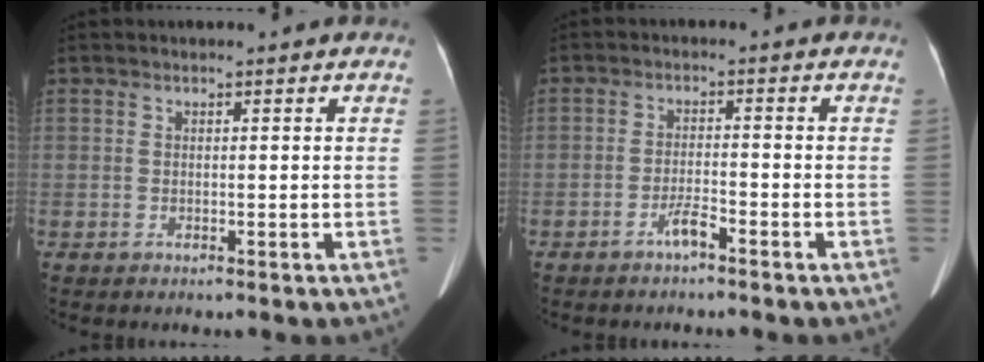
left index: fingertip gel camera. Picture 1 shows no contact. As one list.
[{"total": 2.7, "force": [-2.2, 0.1, 1.6], "torque": [-0.037, -0.005, -0.040]}]